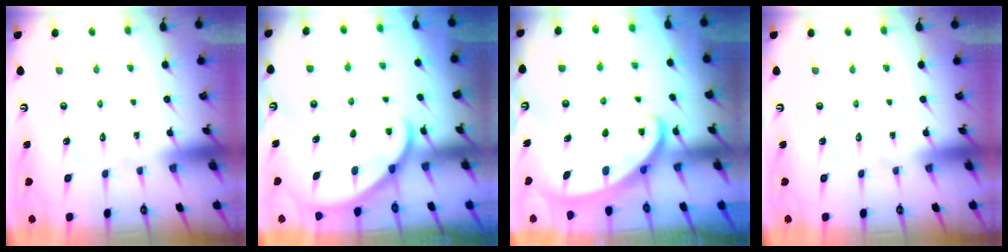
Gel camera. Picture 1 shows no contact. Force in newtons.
{"total": 2.8, "press": 2.8, "slide": 0.2}
{"total": 2.6, "press": 2.6, "slide": 0.3}
{"total": 0.0}